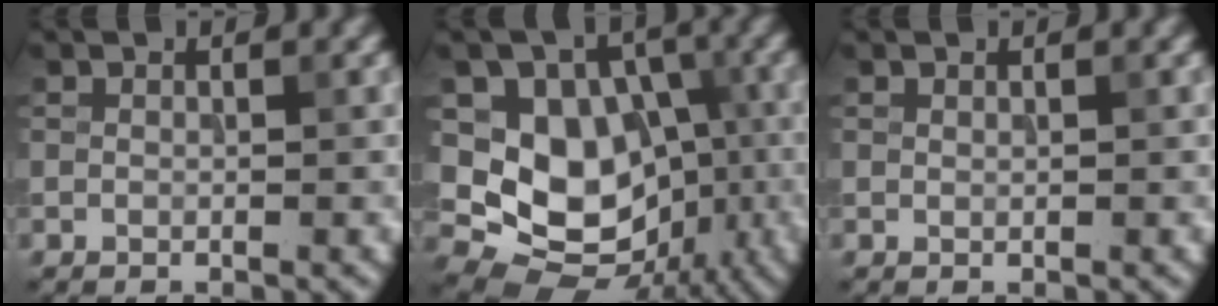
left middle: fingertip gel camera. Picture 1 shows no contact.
{"total": 10.0, "force": [-1.0, 8.0, 5.9], "torque": [-0.096, -0.008, -0.020]}
{"total": 0.0}